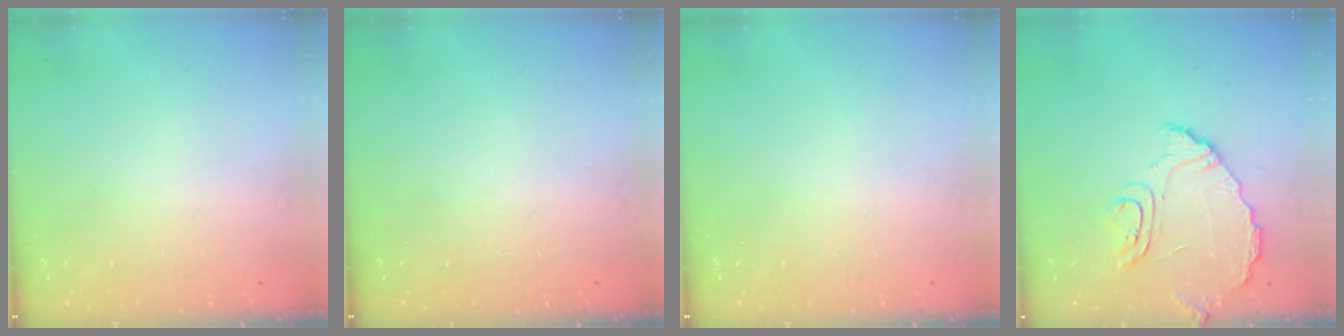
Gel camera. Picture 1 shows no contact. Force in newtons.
{"total": 0.0}
{"total": 0.0}
{"total": 9.3, "press": 9.3, "slide": 0.7}